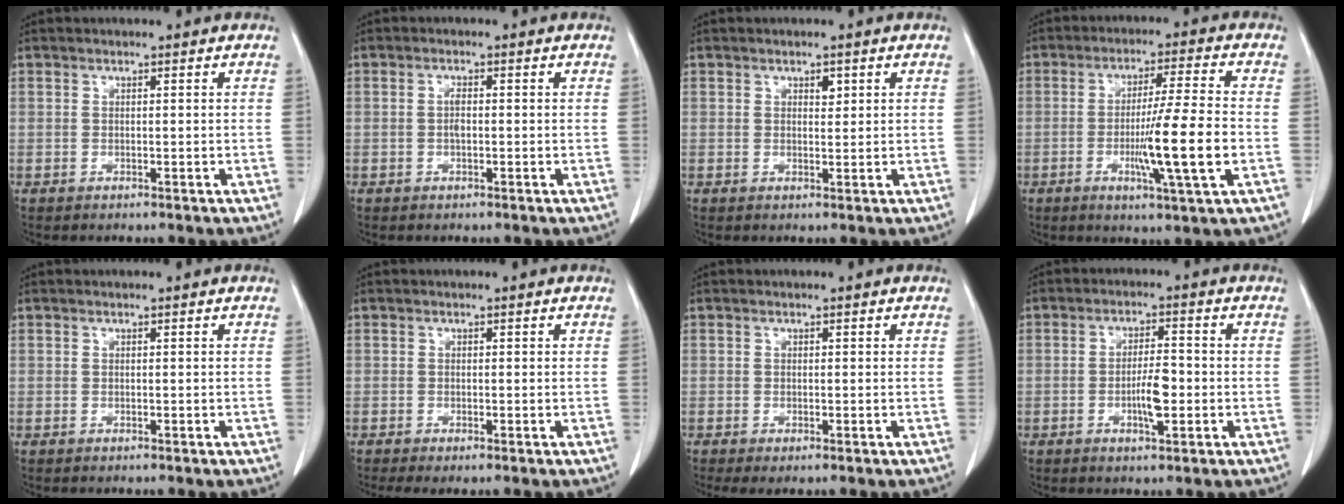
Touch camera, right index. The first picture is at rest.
{"total": 1.5, "force": [-0.1, 0.4, 1.4], "torque": [-0.032, 0.001, -0.004]}
{"total": 1.3, "force": [0.7, 0.7, 0.9], "torque": [-0.009, -0.003, 0.010]}
{"total": 11.1, "force": [-2.6, -0.7, 10.7], "torque": [-0.183, -0.015, -0.047]}
{"total": 0.0}
{"total": 1.3, "force": [-0.6, 0.4, 1.1], "torque": [-0.020, -0.004, -0.010]}
{"total": 1.2, "force": [-0.3, 0.6, 1.1], "torque": [-0.021, -0.004, -0.002]}
{"total": 5.1, "force": [-1.1, 1.2, 4.8], "torque": [-0.088, 0.000, -0.017]}